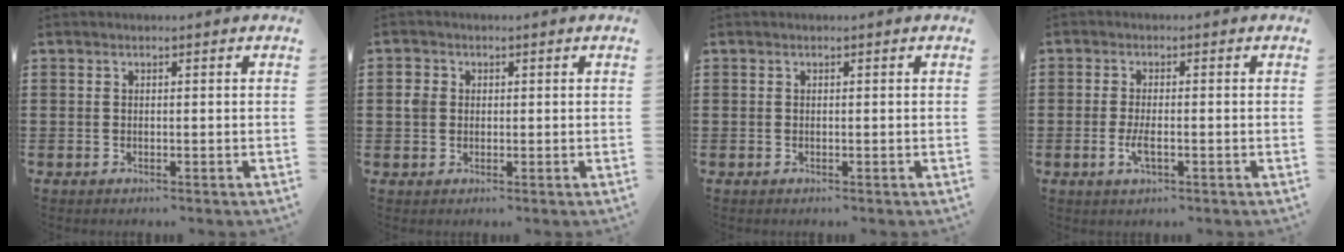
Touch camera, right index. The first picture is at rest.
{"total": 2.1, "force": [0.3, 1.9, 1.0], "torque": [-0.025, 0.009, 0.004]}
{"total": 0.0}
{"total": 3.1, "force": [-0.8, 1.0, 2.8], "torque": [-0.063, -0.005, -0.019]}